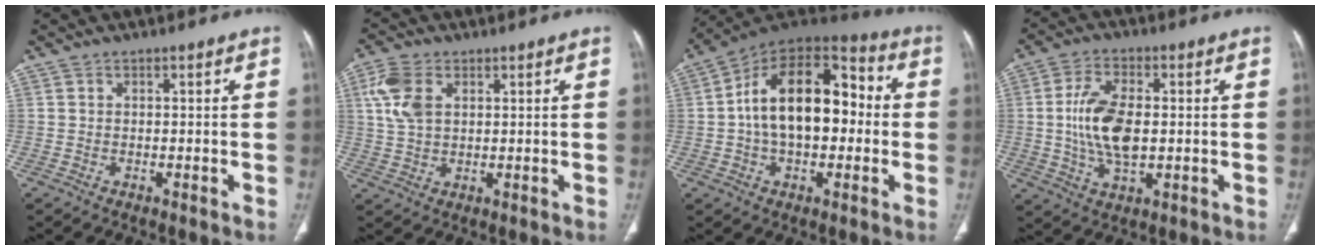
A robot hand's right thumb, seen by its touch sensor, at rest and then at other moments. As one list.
[{"total": 7.6, "force": [2.5, 4.7, 5.4], "torque": [-0.120, 0.005, 0.052]}, {"total": 20.5, "force": [0.4, 12.2, 16.5], "torque": [-0.249, 0.044, -0.001]}, {"total": 11.5, "force": [0.1, 5.9, 9.9], "torque": [-0.194, 0.000, 0.004]}]